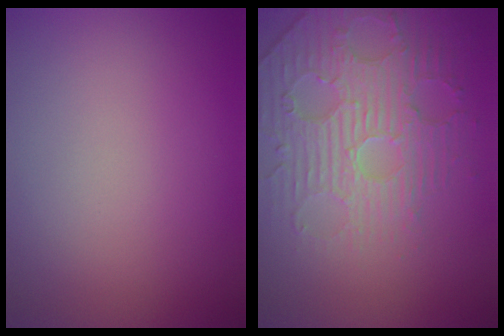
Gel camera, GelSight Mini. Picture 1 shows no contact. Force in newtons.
{"total": 4.8, "press": 3.8, "slide": 3.0}